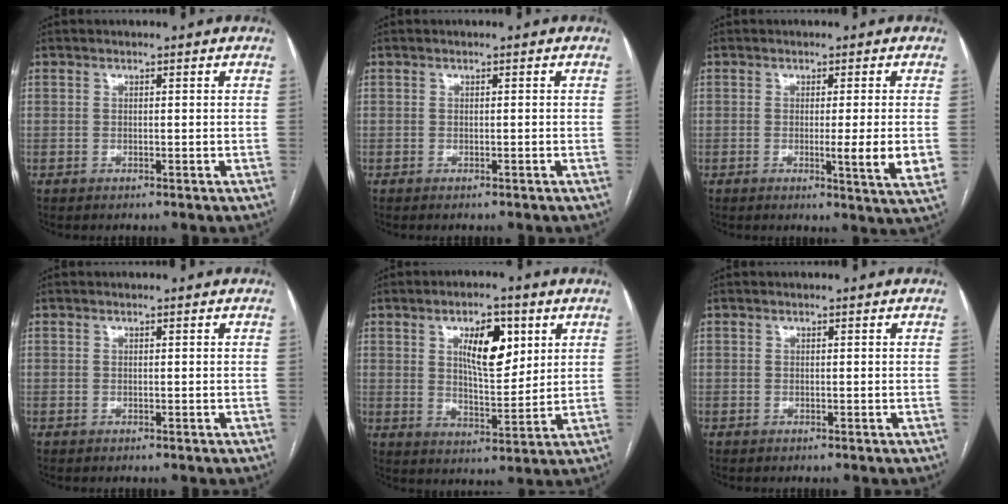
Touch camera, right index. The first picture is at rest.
{"total": 0.5, "force": [-0.4, 0.0, 0.3], "torque": [-0.010, -0.002, -0.005]}
{"total": 5.9, "force": [-0.8, -0.8, 5.8], "torque": [-0.076, -0.016, -0.010]}
{"total": 0.0}
{"total": 9.4, "force": [3.6, 3.5, 7.9], "torque": [-0.128, 0.005, 0.064]}
{"total": 0.0}